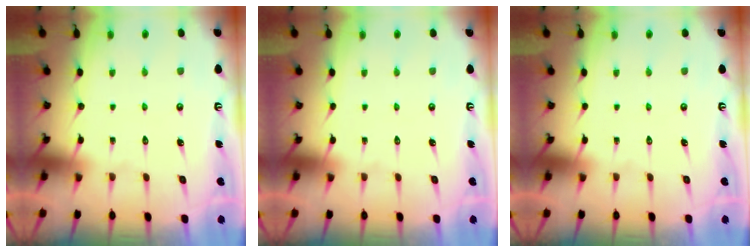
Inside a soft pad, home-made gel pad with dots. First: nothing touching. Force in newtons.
{"total": 0.0}
{"total": 0.0}